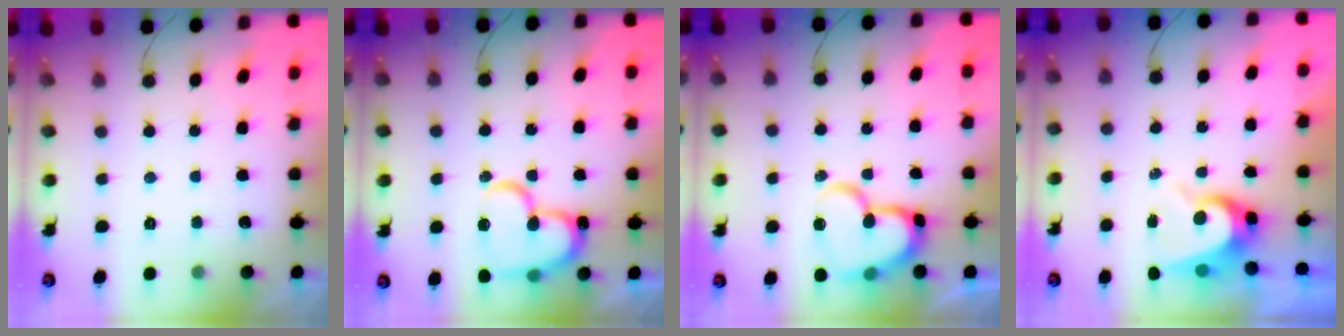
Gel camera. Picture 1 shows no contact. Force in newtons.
{"total": 18.1, "press": 18.1, "slide": 1.8}
{"total": 16.6, "press": 16.6, "slide": 1.5}
{"total": 7.5, "press": 7.4, "slide": 0.8}